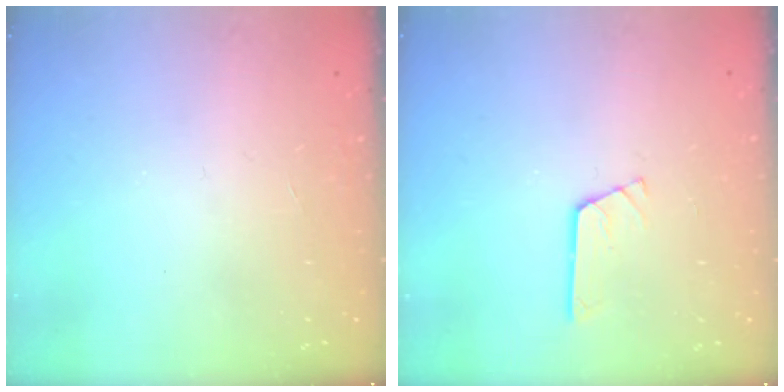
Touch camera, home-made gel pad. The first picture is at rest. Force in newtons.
{"total": 2.7, "press": 2.7, "slide": 0.3}